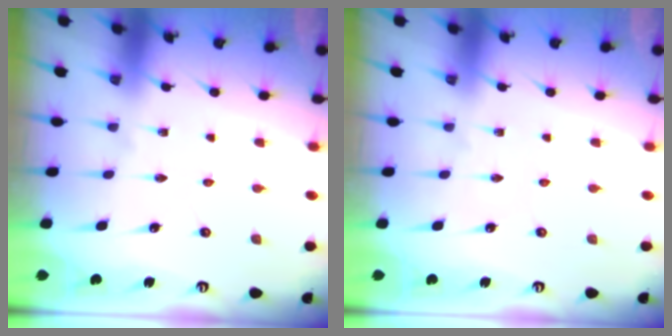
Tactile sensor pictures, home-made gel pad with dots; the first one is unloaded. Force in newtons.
{"total": 0.0}